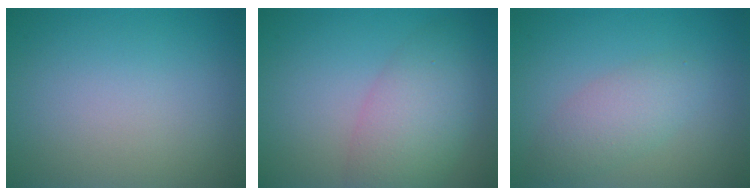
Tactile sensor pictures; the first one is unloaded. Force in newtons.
{"total": 5.3, "press": 5.3, "slide": 0.2}
{"total": 2.9, "press": 2.9, "slide": 0.1}